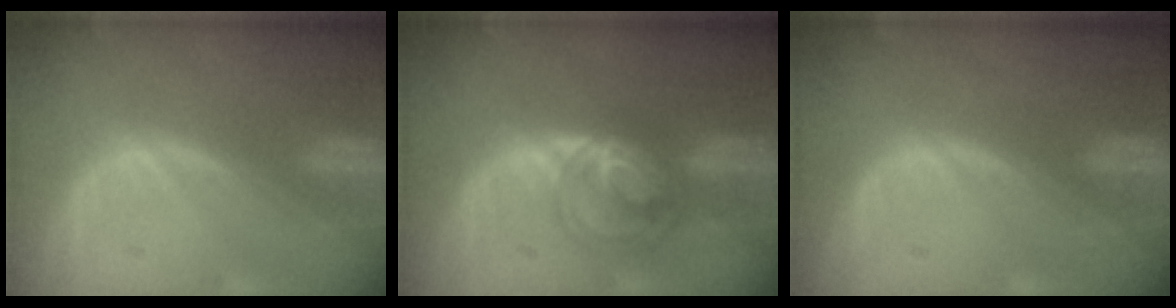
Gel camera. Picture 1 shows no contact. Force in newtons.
{"total": 6.6, "press": 5.8, "slide": 3.2}
{"total": 0.0}